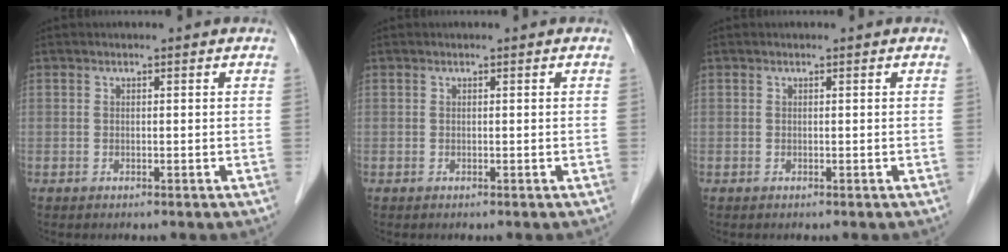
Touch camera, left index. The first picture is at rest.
{"total": 0.0}
{"total": 0.0}